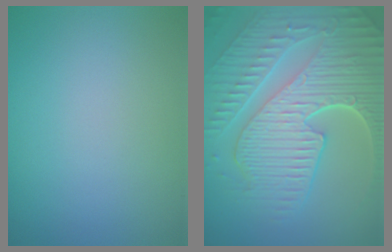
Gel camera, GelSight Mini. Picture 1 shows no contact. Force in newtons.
{"total": 9.9, "press": 6.6, "slide": 7.4}